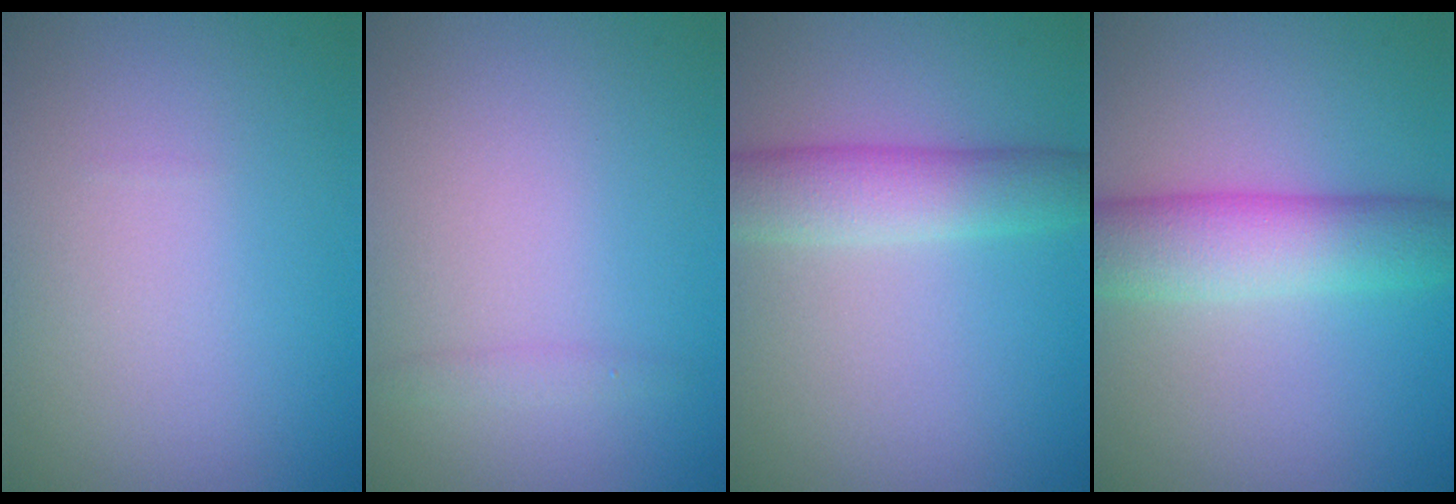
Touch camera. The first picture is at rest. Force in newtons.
{"total": 0.8, "press": 0.8, "slide": 0.0}
{"total": 4.5, "press": 4.5, "slide": 0.0}
{"total": 6.1, "press": 6.1, "slide": 0.1}